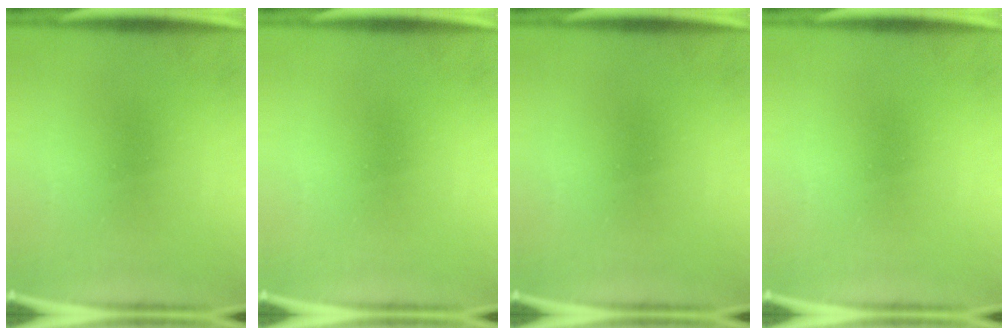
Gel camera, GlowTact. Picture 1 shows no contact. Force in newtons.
{"total": 0.0}
{"total": 0.0}
{"total": 0.0}